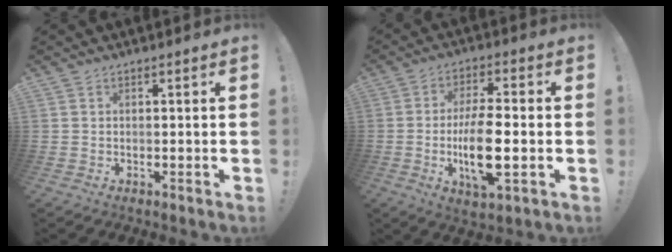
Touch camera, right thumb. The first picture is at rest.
{"total": 13.2, "force": [-2.5, 4.4, 12.1], "torque": [-0.233, -0.003, -0.047]}